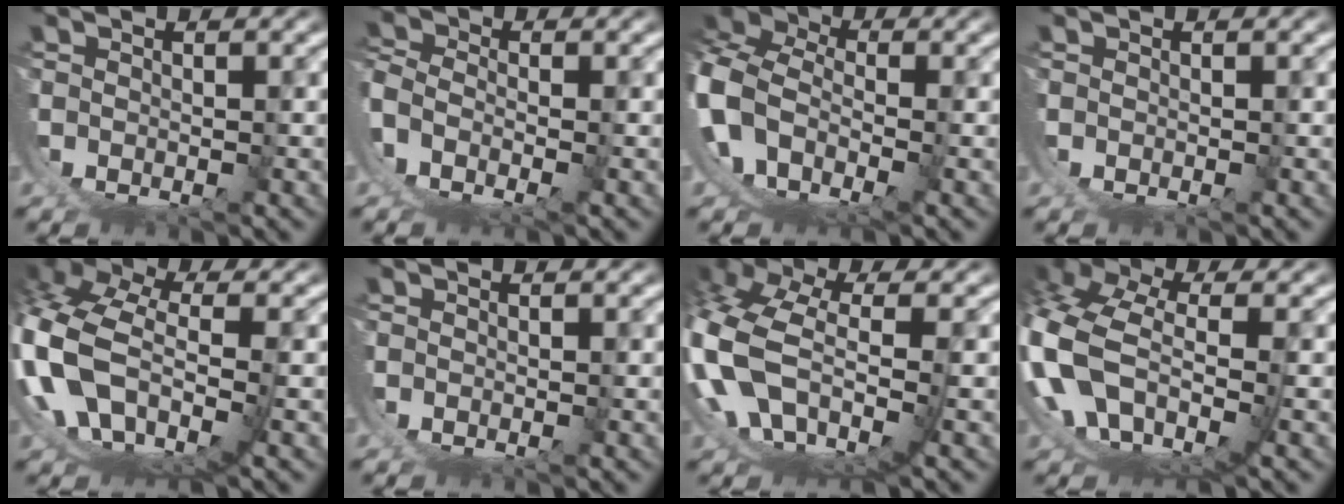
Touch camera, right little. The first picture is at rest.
{"total": 3.5, "force": [-1.5, 1.4, 2.8], "torque": [-0.067, -0.020, -0.019]}
{"total": 12.1, "force": [-1.0, 9.7, 7.2], "torque": [-0.177, -0.023, -0.028]}
{"total": 0.0}
{"total": 11.2, "force": [-1.7, 8.4, 7.2], "torque": [-0.216, -0.046, -0.020]}
{"total": 0.9, "force": [-0.2, -0.8, 0.2], "torque": [0.000, -0.003, -0.002]}
{"total": 10.7, "force": [-1.9, 7.9, 7.0], "torque": [-0.207, -0.044, -0.024]}
{"total": 10.7, "force": [-2.1, 8.0, 6.8], "torque": [-0.207, -0.047, -0.026]}